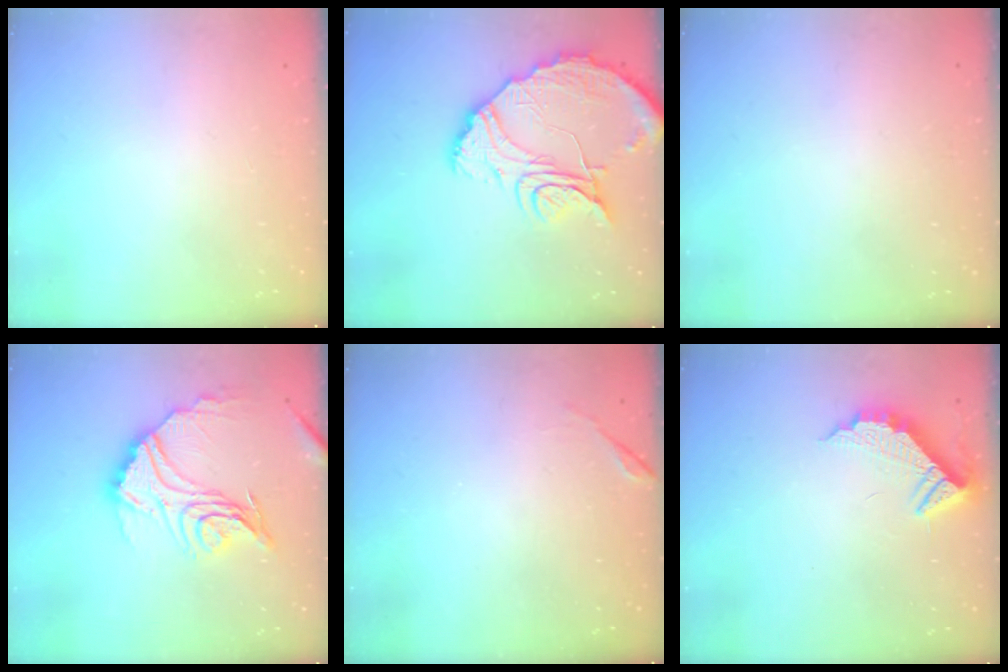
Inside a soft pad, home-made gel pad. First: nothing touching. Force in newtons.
{"total": 20.3, "press": 20.2, "slide": 2.2}
{"total": 3.2, "press": 3.2, "slide": 0.1}
{"total": 19.9, "press": 19.8, "slide": 1.6}
{"total": 5.1, "press": 5.1, "slide": 0.2}
{"total": 10.1, "press": 10.1, "slide": 0.5}